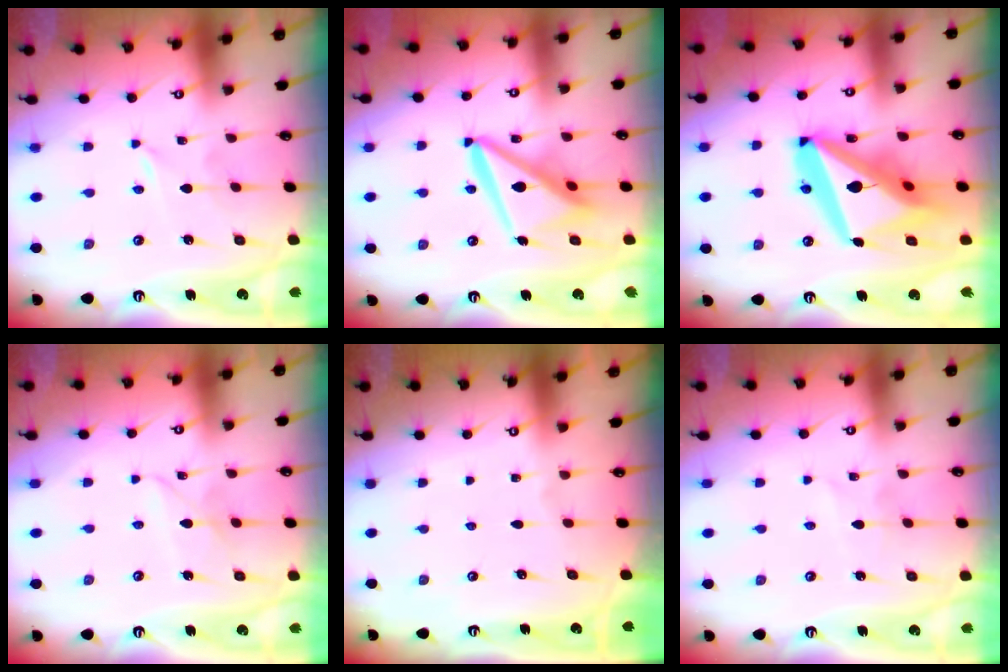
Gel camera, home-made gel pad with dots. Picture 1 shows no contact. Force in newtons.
{"total": 14.4, "press": 14.3, "slide": 1.8}
{"total": 22.9, "press": 22.7, "slide": 2.9}
{"total": 4.7, "press": 4.7, "slide": 0.4}
{"total": 0.0}
{"total": 2.5, "press": 2.5, "slide": 0.2}